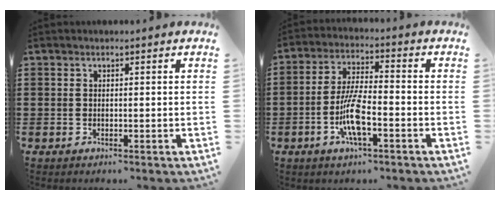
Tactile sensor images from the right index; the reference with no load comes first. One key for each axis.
{"total": 8.3, "fx": -2.8, "fy": 2.2, "fz": 7.4, "tx": -0.161, "ty": -0.009, "tz": -0.057}